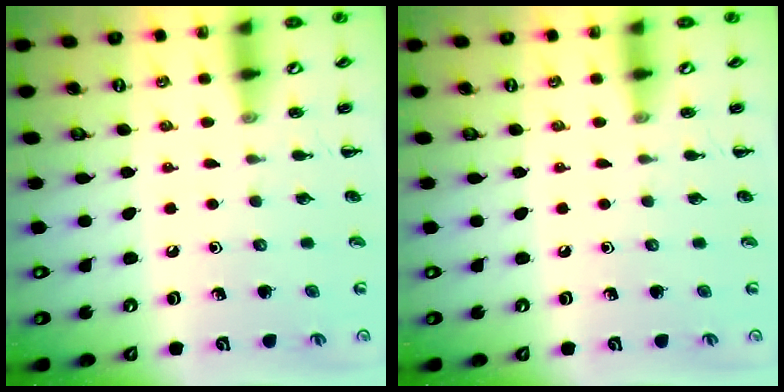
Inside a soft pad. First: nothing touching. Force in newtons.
{"total": 0.0}